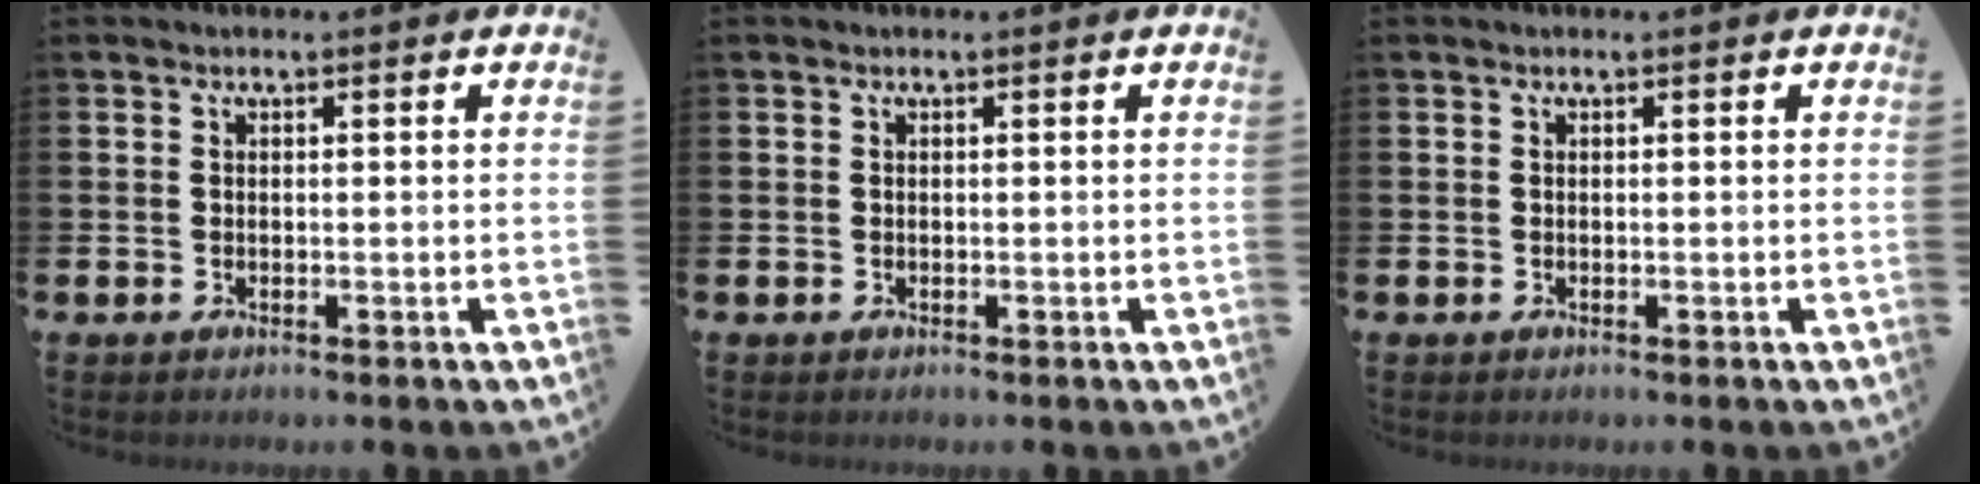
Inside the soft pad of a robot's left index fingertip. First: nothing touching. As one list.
[{"total": 0.0}, {"total": 0.0}]